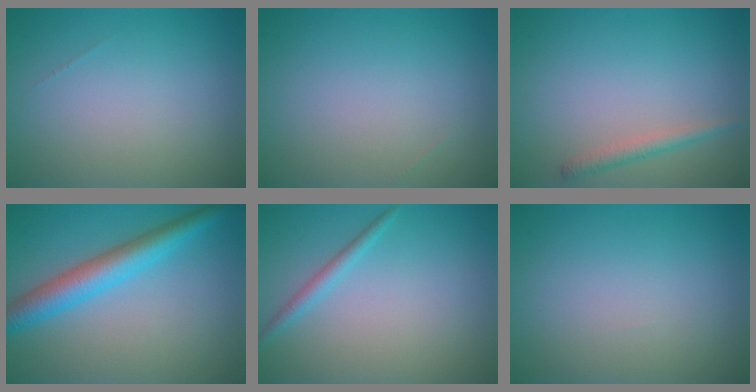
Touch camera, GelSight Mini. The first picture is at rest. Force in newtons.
{"total": 0.0}
{"total": 1.4, "press": 1.4, "slide": 0.1}
{"total": 4.8, "press": 4.8, "slide": 0.1}
{"total": 1.4, "press": 1.4, "slide": 0.1}
{"total": 0.0}